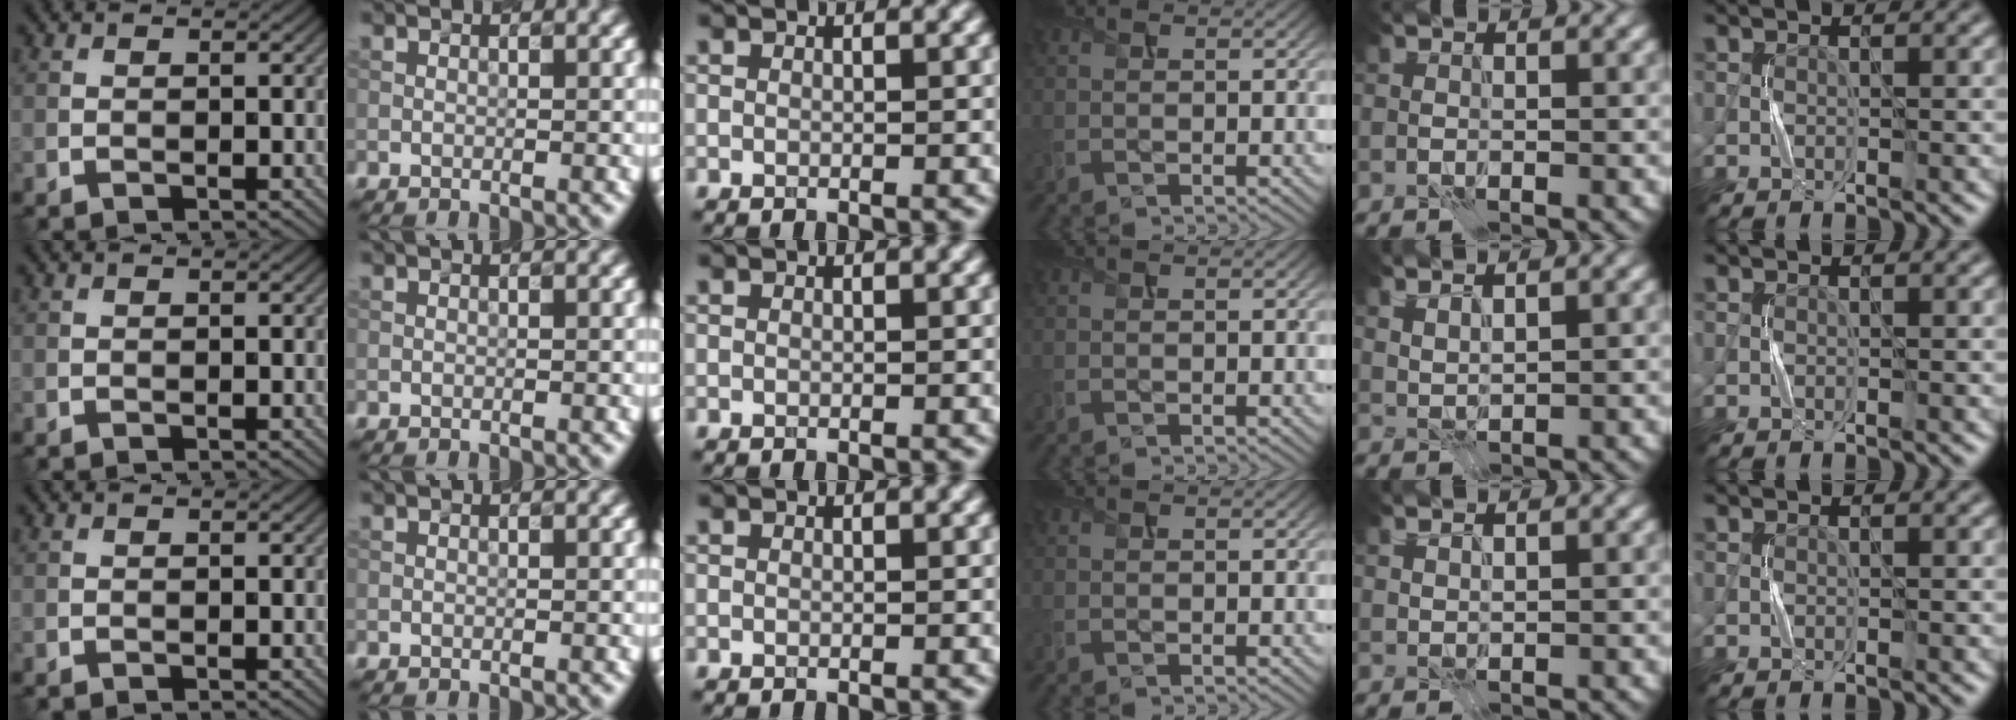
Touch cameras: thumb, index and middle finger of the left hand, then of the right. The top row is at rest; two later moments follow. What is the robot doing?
{"motion": "press", "object": "sticky note"}